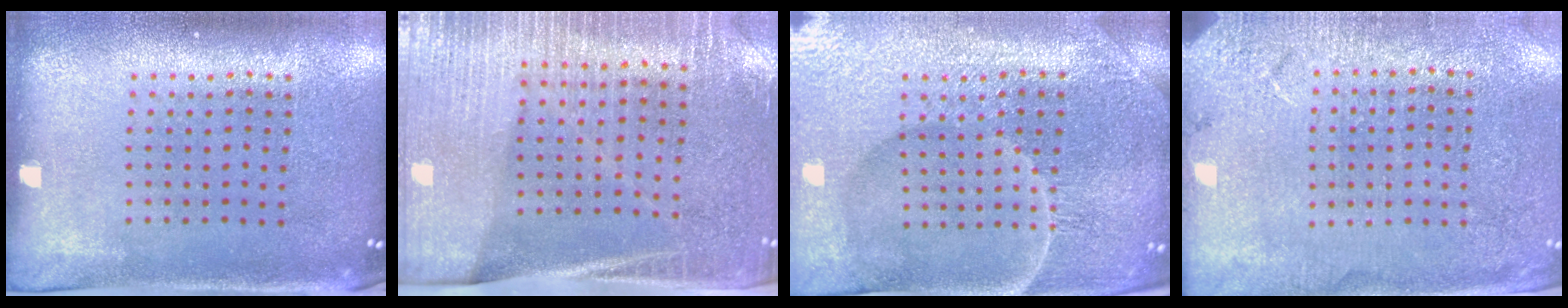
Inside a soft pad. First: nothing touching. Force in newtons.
{"total": 3.1, "press": 2.9, "slide": 1.2}
{"total": 5.3, "press": 5.0, "slide": 1.8}
{"total": 2.7, "press": 2.7, "slide": 0.2}